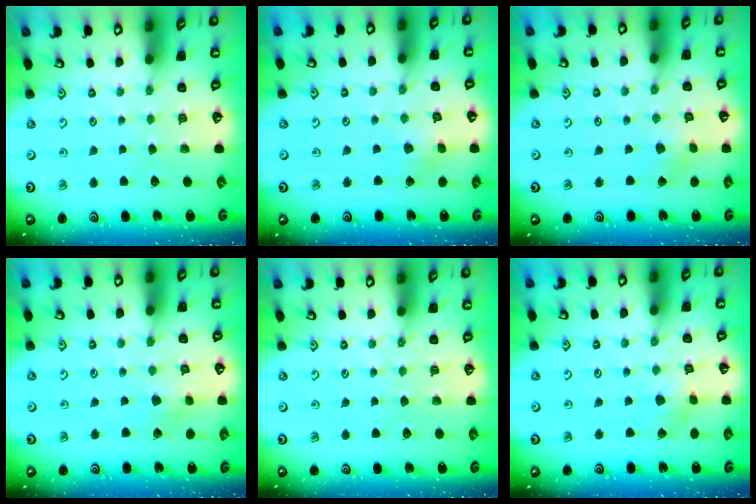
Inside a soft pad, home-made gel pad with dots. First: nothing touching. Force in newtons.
{"total": 2.6, "press": 2.5, "slide": 0.4}
{"total": 2.1, "press": 2.1, "slide": 0.2}
{"total": 2.3, "press": 2.3, "slide": 0.4}
{"total": 0.0}
{"total": 3.8, "press": 3.8, "slide": 0.4}